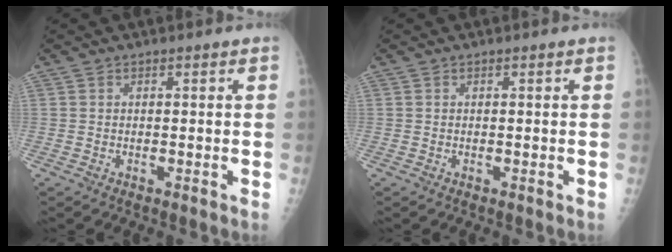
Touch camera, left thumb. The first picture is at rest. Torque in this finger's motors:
{"motor_torque": [0.00, 0.00, -0.01, 0.00, 0.00]}